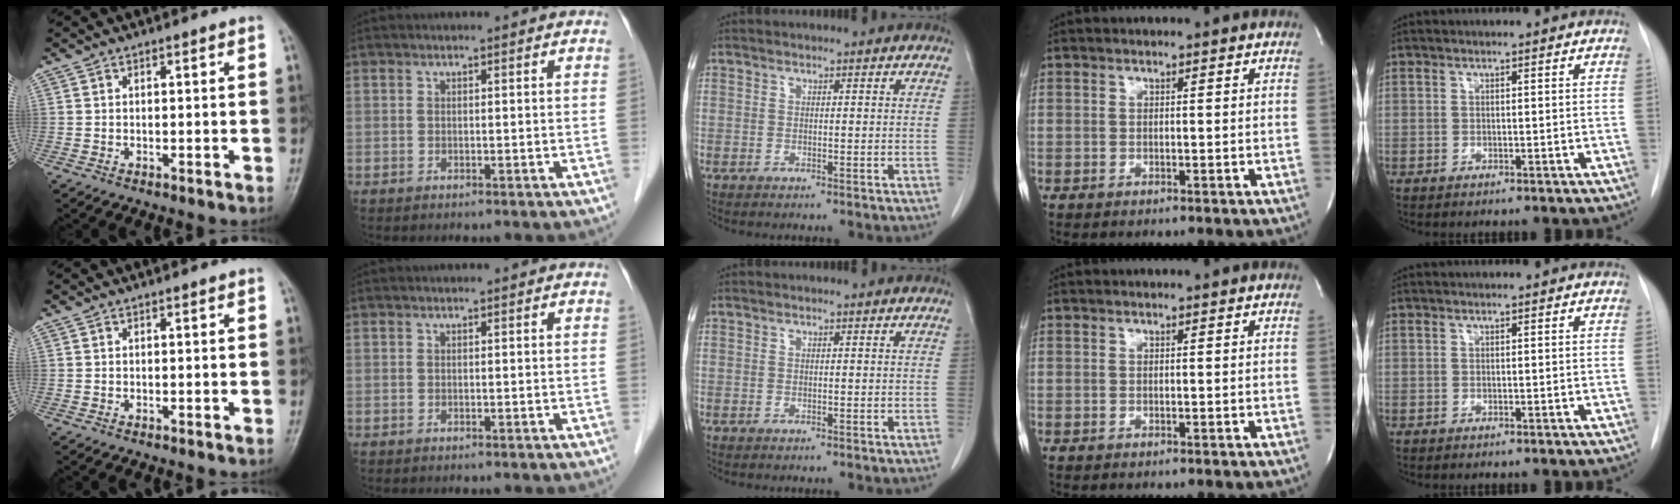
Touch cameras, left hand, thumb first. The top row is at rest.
{}